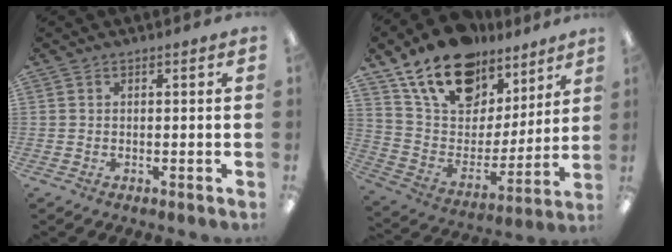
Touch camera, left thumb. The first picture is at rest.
{"total": 19.3, "force": [13.9, 11.1, 7.6], "torque": [-0.141, -0.085, 0.252]}